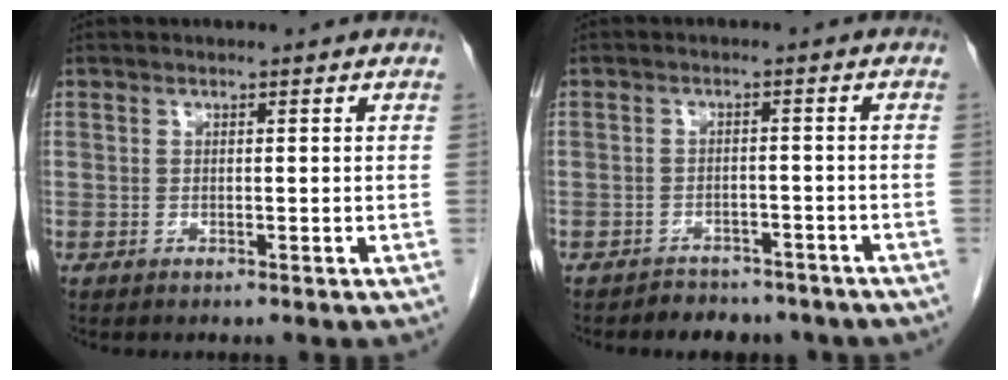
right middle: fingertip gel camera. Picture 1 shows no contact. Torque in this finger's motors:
{"motor_torque": [0.29, -0.27, 0.03, 0.02]}